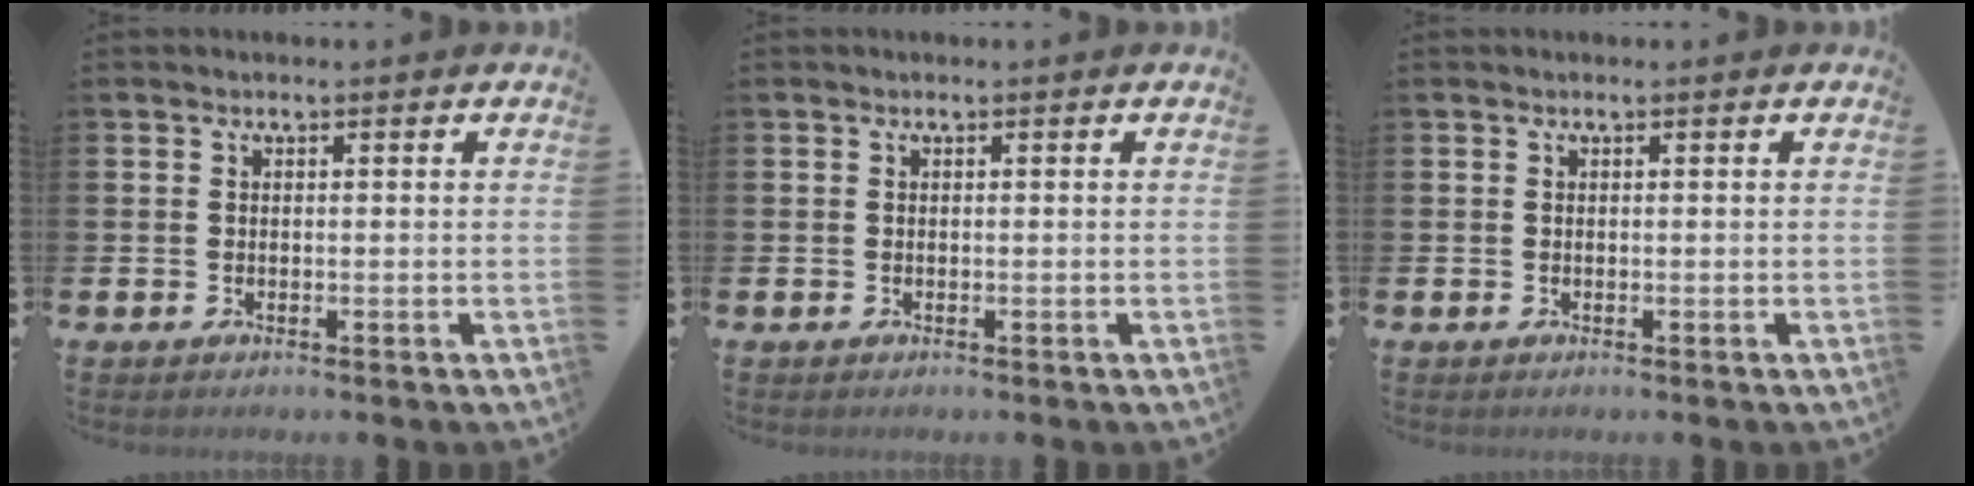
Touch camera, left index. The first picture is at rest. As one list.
[{"total": 0.0}, {"total": 0.0}]